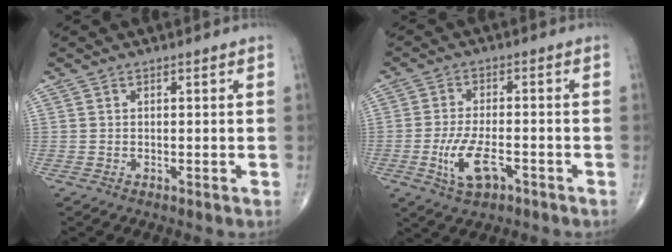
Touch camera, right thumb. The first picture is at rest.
{"total": 7.6, "force": [-3.1, 3.3, 6.1], "torque": [-0.121, 0.008, -0.054]}